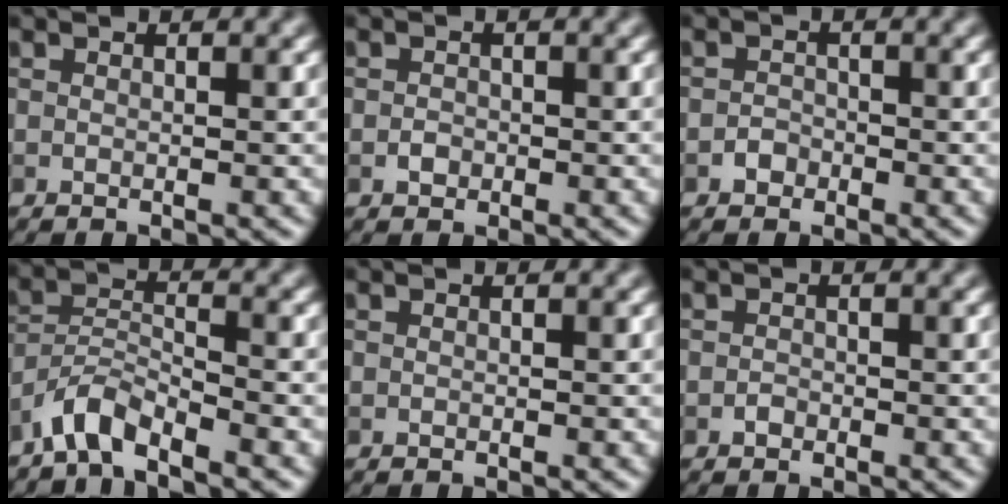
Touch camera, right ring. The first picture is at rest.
{"total": 0.9, "force": [-0.4, 0.8, 0.4], "torque": [-0.006, 0.000, -0.008]}
{"total": 1.1, "force": [-0.7, 0.9, 0.2], "torque": [-0.001, 0.004, -0.012]}
{"total": 3.7, "force": [-3.2, 0.6, 1.7], "torque": [-0.032, 0.008, -0.072]}
{"total": 0.0}
{"total": 0.7, "force": [-0.5, 0.4, 0.2], "torque": [-0.003, 0.000, -0.009]}